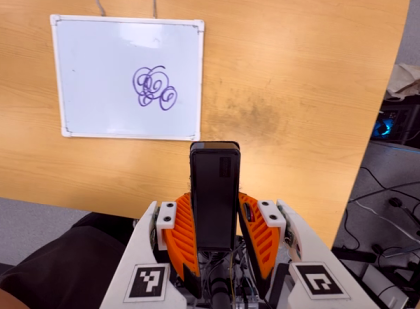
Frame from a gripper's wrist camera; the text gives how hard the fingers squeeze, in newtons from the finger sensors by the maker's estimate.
{"total": 5.1, "left": 3.5, "right": 6.6}